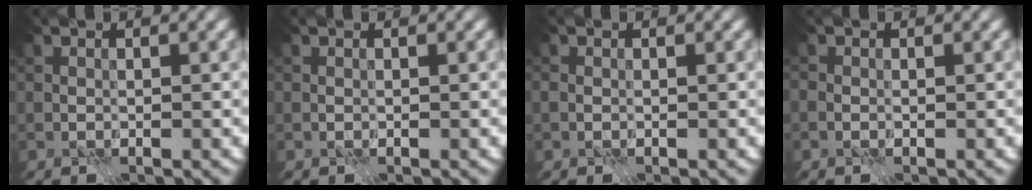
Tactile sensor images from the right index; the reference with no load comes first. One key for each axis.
{"total": 0.0}
{"total": 0.6, "fx": -0.1, "fy": 0.5, "fz": 0.3, "tx": -0.007, "ty": 0.001, "tz": -0.002}
{"total": 0.7, "fx": -0.4, "fy": 0.6, "fz": 0.2, "tx": -0.002, "ty": -0.002, "tz": -0.010}